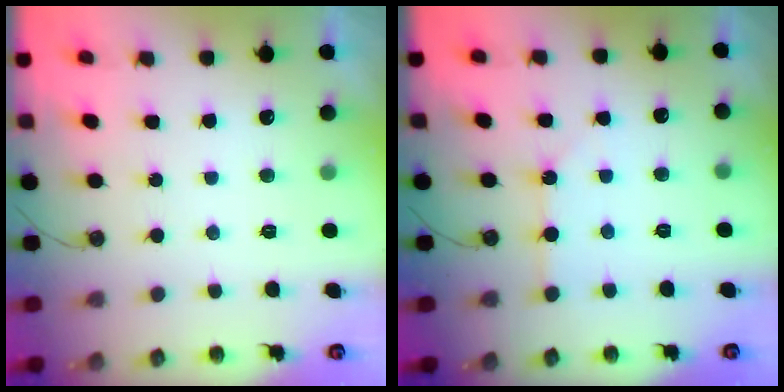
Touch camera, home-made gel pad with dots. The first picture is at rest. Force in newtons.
{"total": 1.3, "press": 1.3, "slide": 0.2}